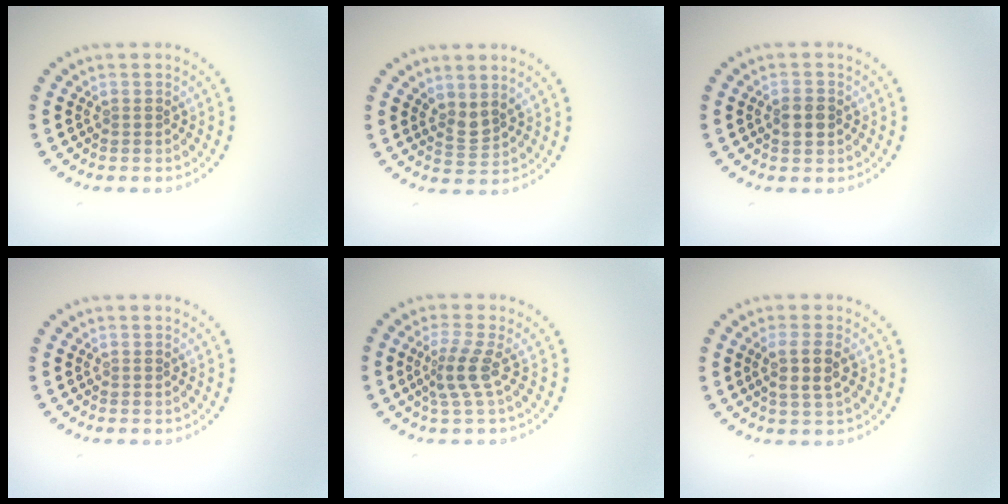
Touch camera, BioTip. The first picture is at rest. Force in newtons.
{"total": 1.9, "press": 1.4, "slide": 1.2}
{"total": 1.9, "press": 1.9, "slide": 0.4}
{"total": 0.0}
{"total": 2.7, "press": 1.9, "slide": 1.9}
{"total": 2.6, "press": 2.4, "slide": 1.0}